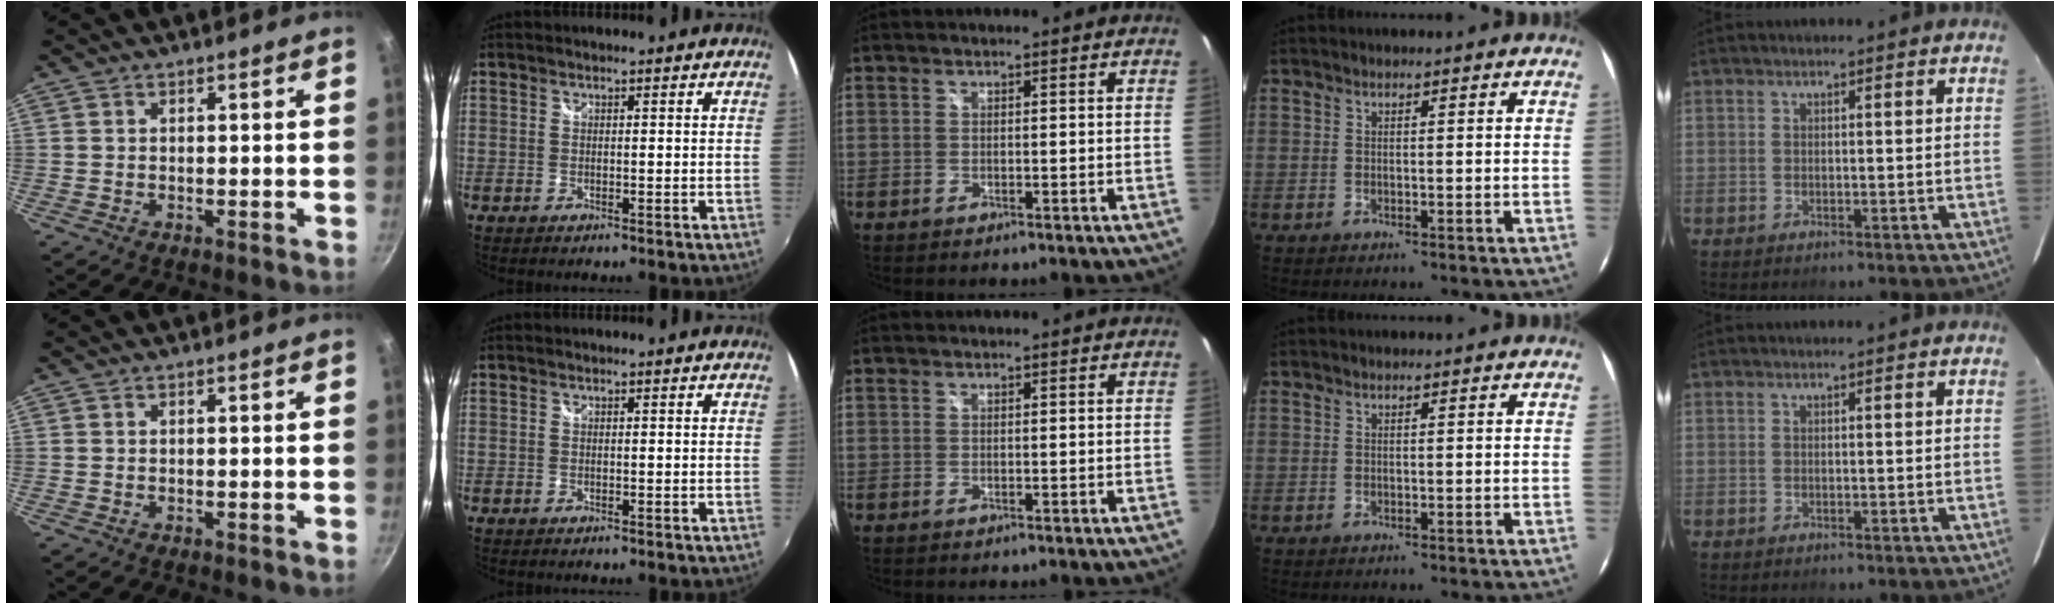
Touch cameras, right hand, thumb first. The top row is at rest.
{}